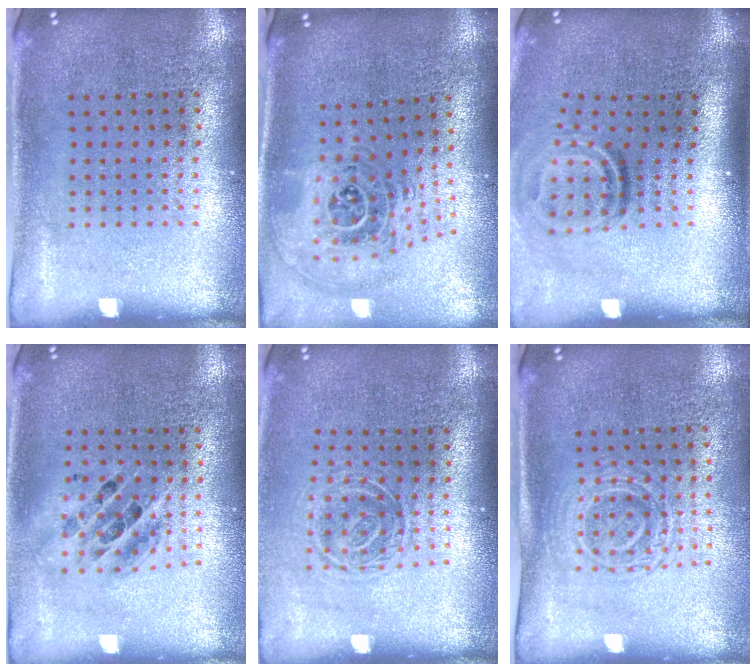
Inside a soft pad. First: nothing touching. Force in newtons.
{"total": 1.8, "press": 1.5, "slide": 1.1}
{"total": 2.0, "press": 1.1, "slide": 1.6}
{"total": 1.5, "press": 1.3, "slide": 0.7}
{"total": 1.4, "press": 1.1, "slide": 0.9}
{"total": 1.6, "press": 1.4, "slide": 0.7}